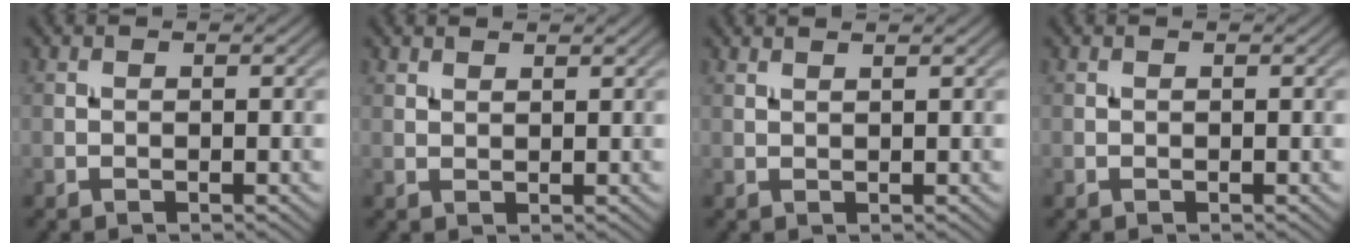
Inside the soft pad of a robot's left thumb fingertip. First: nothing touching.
{"total": 1.2, "force": [1.1, 0.3, 0.4], "torque": [-0.013, 0.001, 0.024]}
{"total": 1.2, "force": [1.0, 0.1, 0.6], "torque": [-0.009, 0.000, 0.015]}
{"total": 0.0}